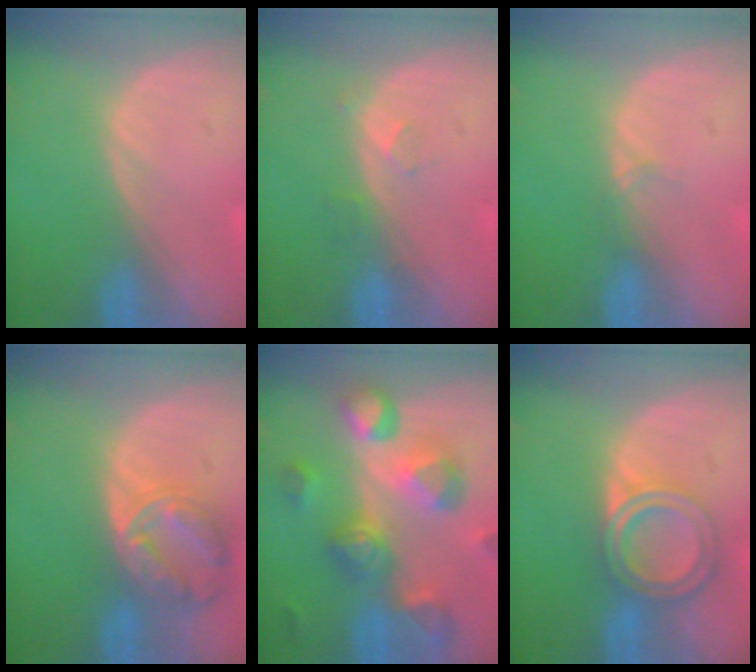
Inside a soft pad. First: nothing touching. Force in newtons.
{"total": 2.3, "press": 2.0, "slide": 1.1}
{"total": 0.9, "press": 0.8, "slide": 0.2}
{"total": 8.3, "press": 7.1, "slide": 4.2}
{"total": 11.2, "press": 10.0, "slide": 5.0}
{"total": 6.7, "press": 5.9, "slide": 3.2}